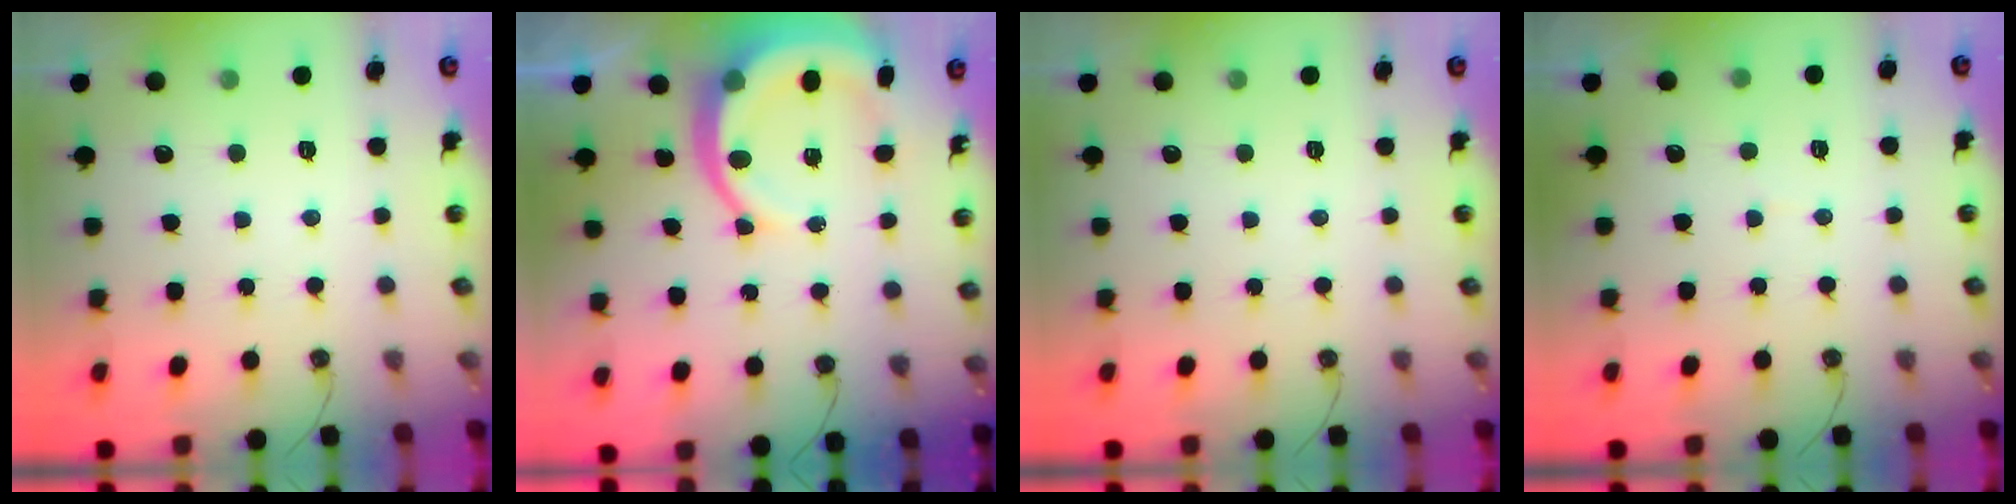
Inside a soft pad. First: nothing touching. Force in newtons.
{"total": 12.1, "press": 11.9, "slide": 2.1}
{"total": 0.0}
{"total": 2.8, "press": 2.8, "slide": 0.3}